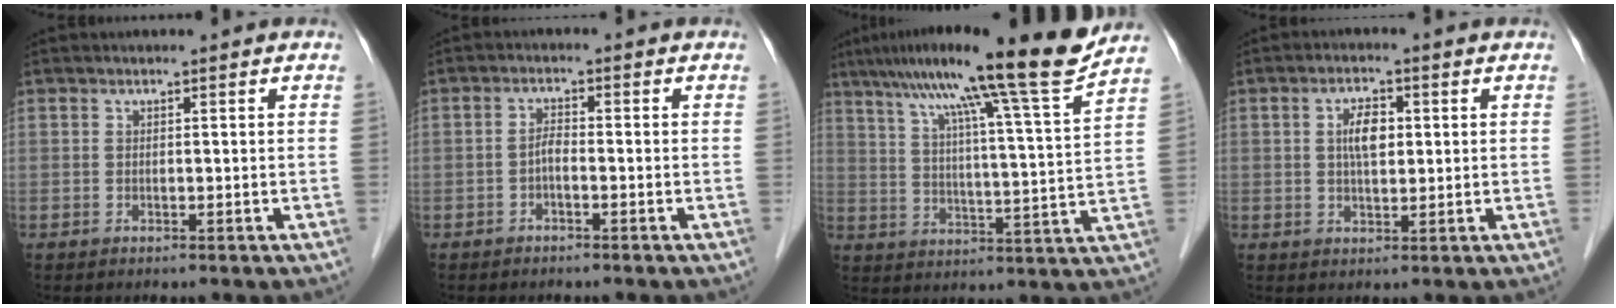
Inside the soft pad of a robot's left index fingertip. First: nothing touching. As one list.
[{"total": 1.8, "force": [-0.8, 0.6, 1.5], "torque": [-0.031, 0.006, -0.017]}, {"total": 19.1, "force": [14.7, -2.5, 11.8], "torque": [-0.185, -0.008, 0.204]}, {"total": 4.1, "force": [0.8, 1.9, 3.5], "torque": [-0.076, 0.009, 0.013]}]